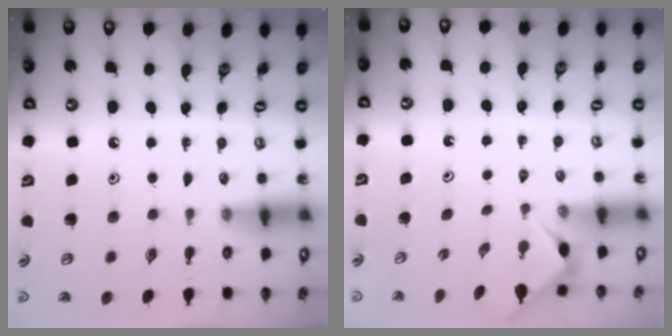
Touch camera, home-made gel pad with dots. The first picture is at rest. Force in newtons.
{"total": 2.5, "press": 2.4, "slide": 0.5}